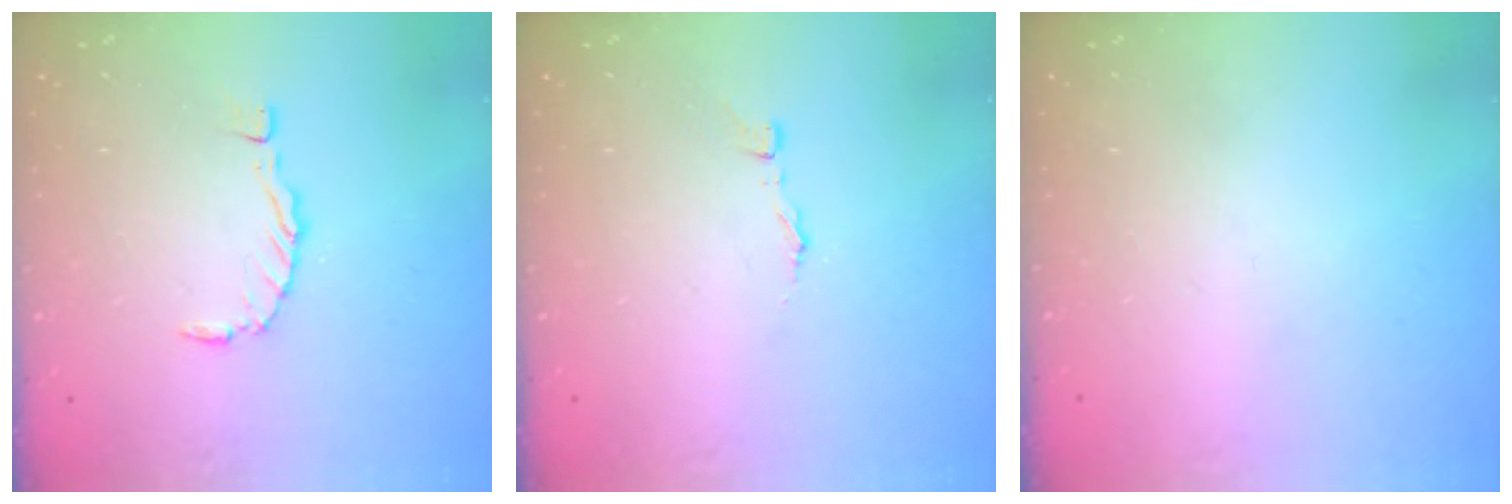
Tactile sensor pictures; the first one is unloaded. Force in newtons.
{"total": 1.7, "press": 1.7, "slide": 0.1}
{"total": 0.0}